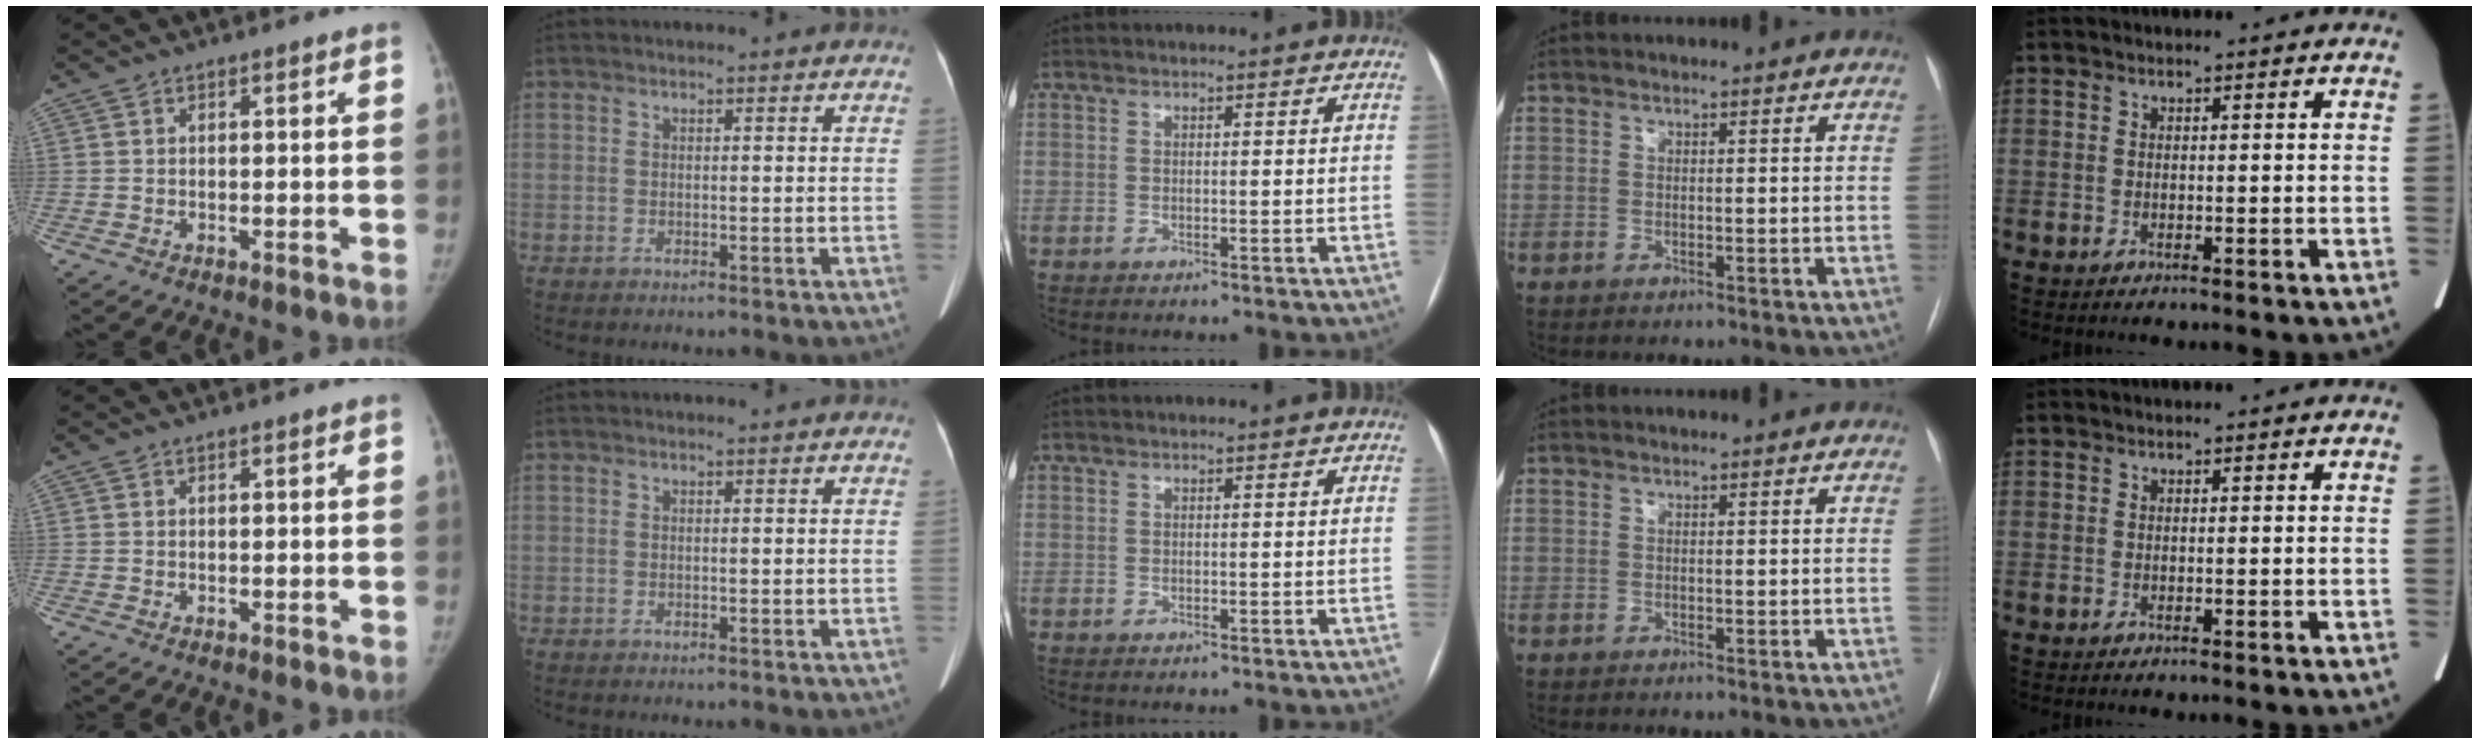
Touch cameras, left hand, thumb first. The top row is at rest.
{}